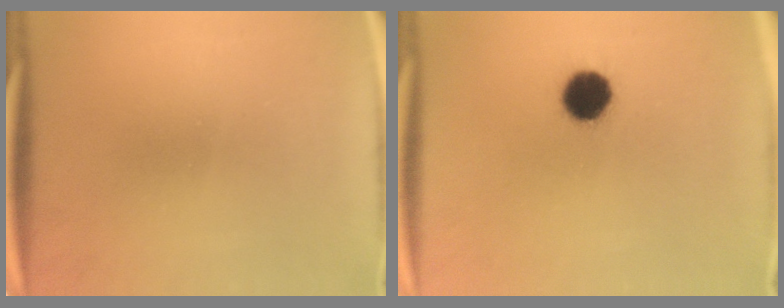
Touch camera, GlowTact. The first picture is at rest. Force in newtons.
{"total": 8.4}